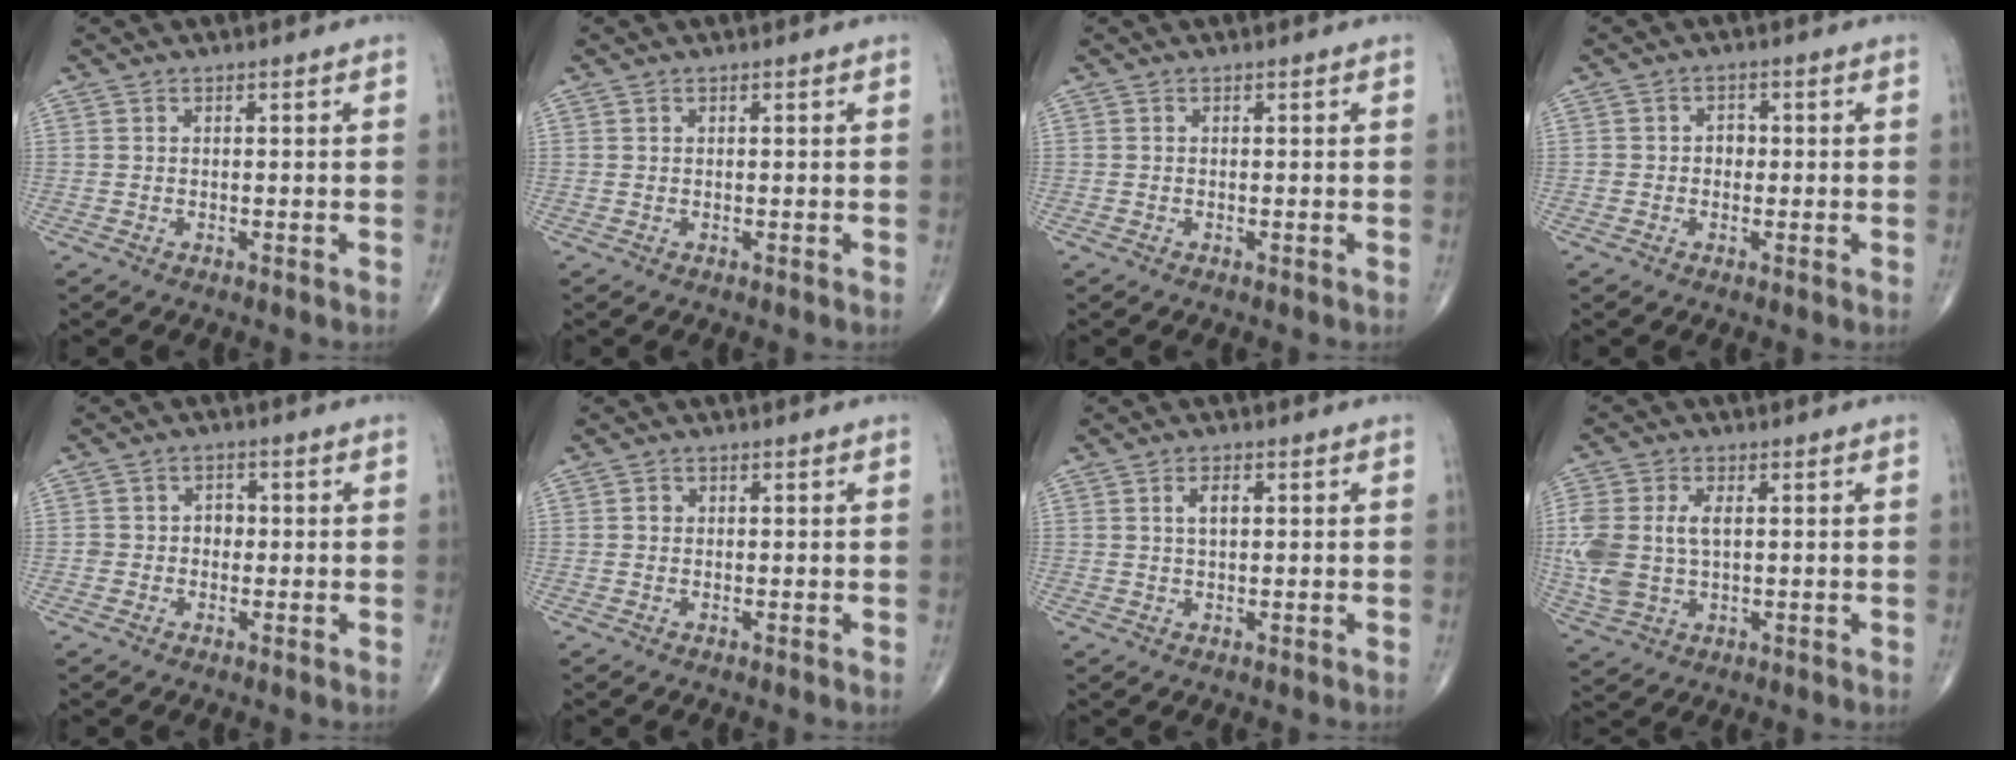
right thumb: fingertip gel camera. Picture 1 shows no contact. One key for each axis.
{"total": 0.0}
{"total": 0.0}
{"total": 2.3, "fx": -0.2, "fy": 1.9, "fz": 1.2, "tx": -0.001, "ty": 0.007, "tz": -0.008}
{"total": 3.1, "fx": -0.3, "fy": 2.8, "fz": 1.3, "tx": 0.001, "ty": 0.013, "tz": -0.011}
{"total": 0.8, "fx": 0.0, "fy": 0.8, "fz": 0.3, "tx": 0.001, "ty": 0.003, "tz": -0.002}
{"total": 2.6, "fx": 0.6, "fy": 1.3, "fz": 2.2, "tx": -0.040, "ty": -0.002, "tz": 0.010}
{"total": 11.4, "fx": 0.7, "fy": 7.1, "fz": 8.9, "tx": -0.219, "ty": 0.006, "tz": 0.022}